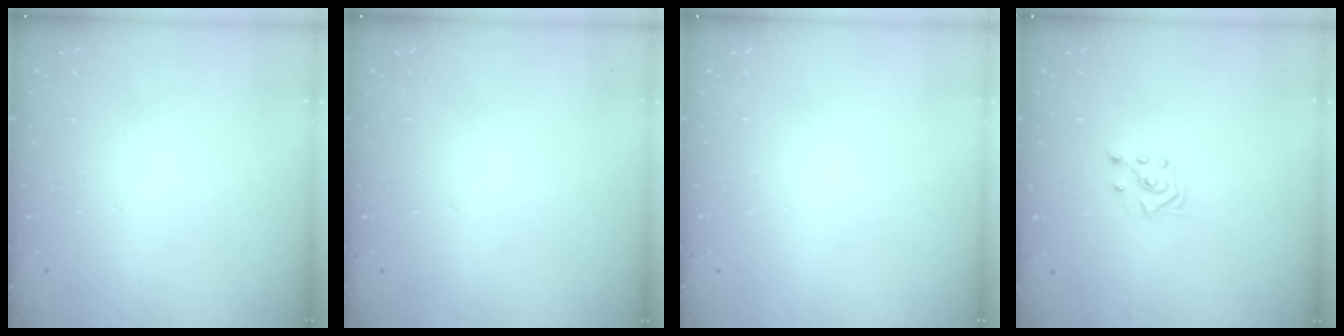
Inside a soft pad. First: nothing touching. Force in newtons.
{"total": 0.0}
{"total": 0.0}
{"total": 3.1, "press": 3.0, "slide": 0.7}